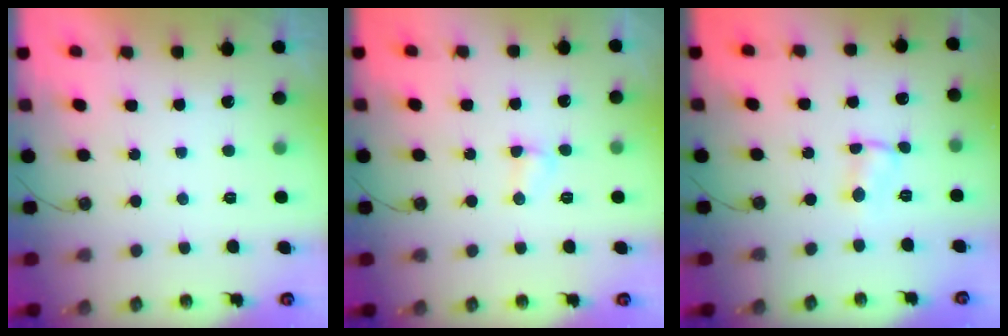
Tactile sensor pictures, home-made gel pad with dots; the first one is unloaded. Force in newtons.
{"total": 2.5, "press": 2.5, "slide": 0.5}
{"total": 1.5, "press": 1.5, "slide": 0.2}